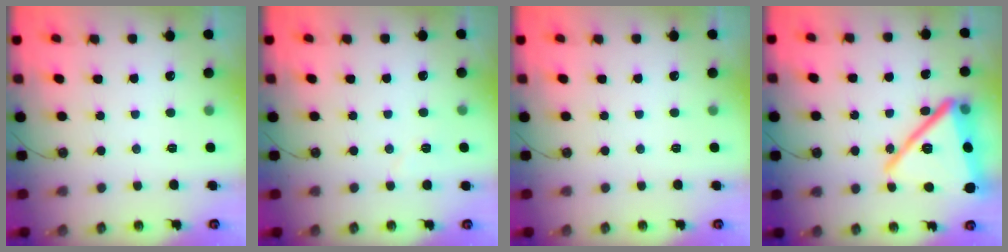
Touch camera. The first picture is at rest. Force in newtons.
{"total": 4.0, "press": 3.9, "slide": 0.6}
{"total": 0.5, "press": 0.5, "slide": 0.2}
{"total": 25.2, "press": 23.8, "slide": 8.3}